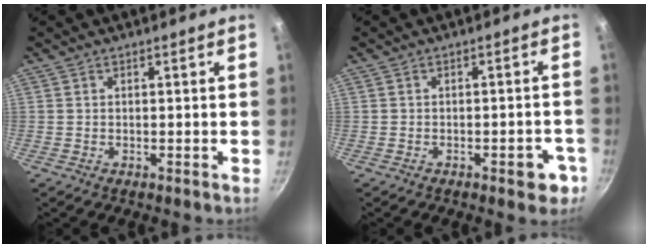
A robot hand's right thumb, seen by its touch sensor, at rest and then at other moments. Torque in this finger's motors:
{"motor_torque": [0.93, 0.50, -0.24, -0.02, 0.19]}